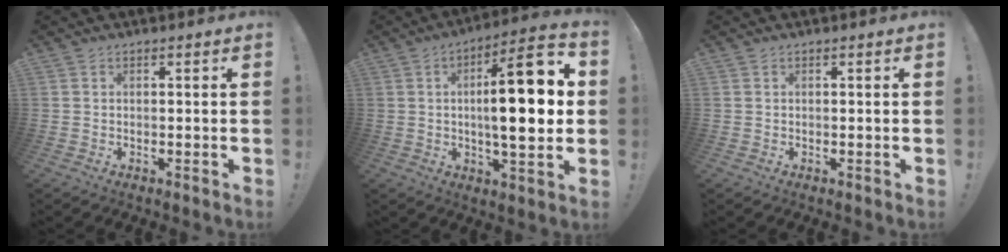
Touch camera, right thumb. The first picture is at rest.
{"total": 19.1, "force": [1.5, 5.5, 18.2], "torque": [-0.285, -0.004, 0.011]}
{"total": 0.0}